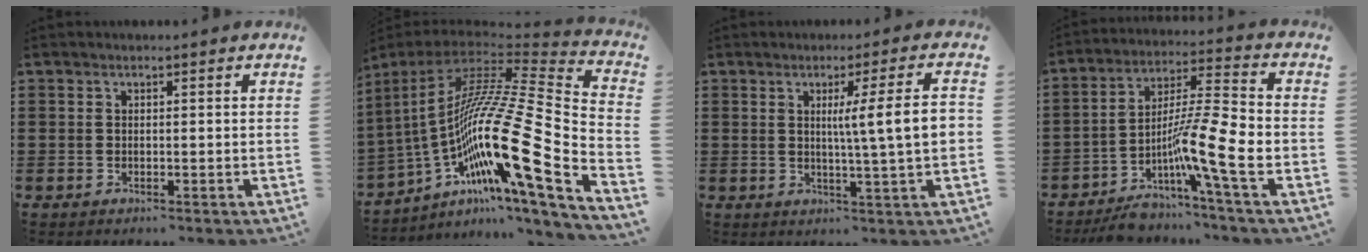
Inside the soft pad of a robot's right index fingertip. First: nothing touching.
{"total": 20.7, "force": [-5.1, 3.3, 19.8], "torque": [-0.397, -0.029, -0.111]}
{"total": 8.2, "force": [0.9, -0.2, 8.1], "torque": [-0.141, -0.006, 0.006]}
{"total": 12.3, "force": [-5.0, 1.6, 11.1], "torque": [-0.206, -0.010, -0.094]}